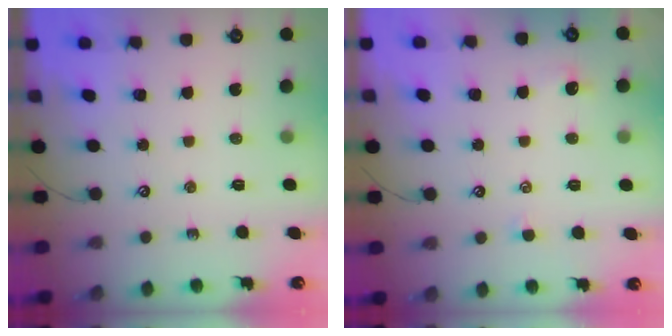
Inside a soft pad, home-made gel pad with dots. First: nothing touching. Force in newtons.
{"total": 0.8, "press": 0.7, "slide": 0.5}